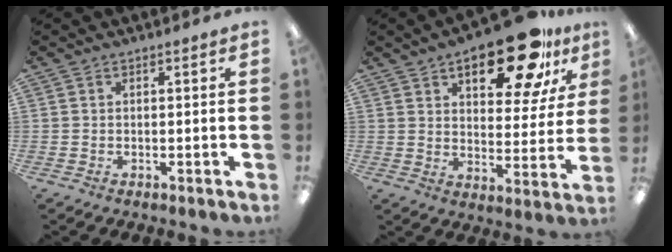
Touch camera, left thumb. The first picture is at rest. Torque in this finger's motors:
{"motor_torque": [0.27, 0.74, 1.33, -1.44, 0.09]}